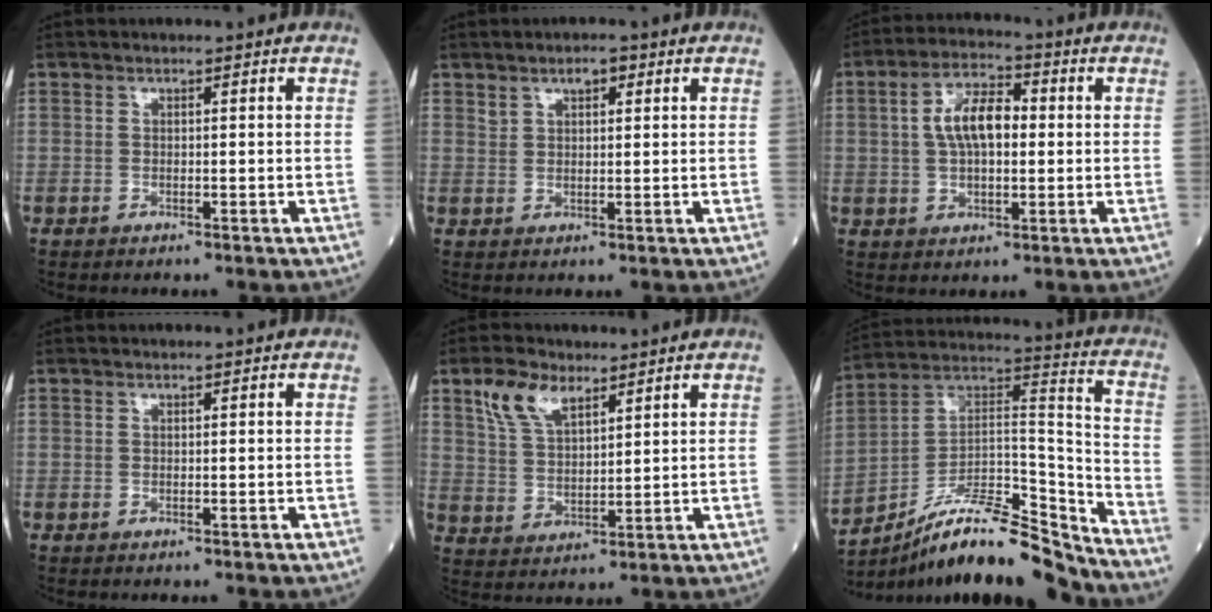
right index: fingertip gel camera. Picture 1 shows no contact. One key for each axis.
{"total": 2.7, "fx": 1.7, "fy": 1.3, "fz": 1.7, "tx": -0.029, "ty": 0.003, "tz": 0.031}
{"total": 8.2, "fx": 0.9, "fy": 3.7, "fz": 7.3, "tx": -0.142, "ty": 0.020, "tz": 0.014}
{"total": 0.0}
{"total": 7.1, "fx": 4.6, "fy": 3.2, "fz": 4.4, "tx": -0.097, "ty": 0.010, "tz": 0.094}
{"total": 18.4, "fx": -15.8, "fy": 2.3, "fz": 9.2, "tx": -0.149, "ty": 0.049, "tz": -0.269}